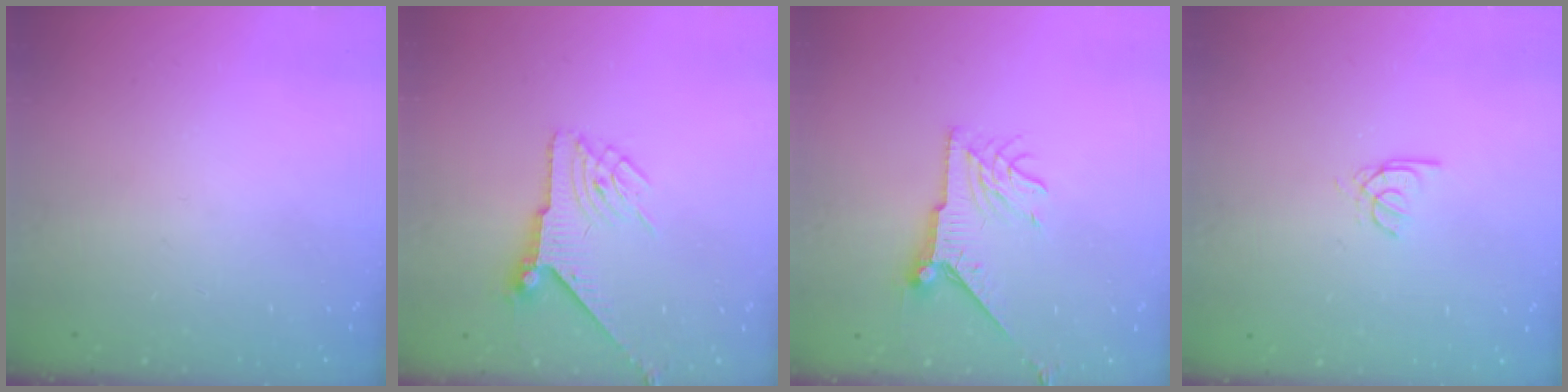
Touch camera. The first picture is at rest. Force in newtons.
{"total": 6.4, "press": 6.4, "slide": 0.1}
{"total": 8.4, "press": 8.4, "slide": 0.0}
{"total": 2.6, "press": 2.6, "slide": 0.3}